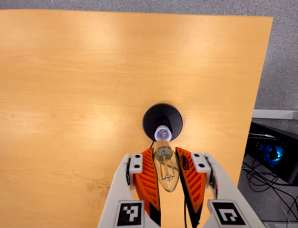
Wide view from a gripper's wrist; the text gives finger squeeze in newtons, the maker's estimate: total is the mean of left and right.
{"total": 19.0, "left": 20.9, "right": 17.1}